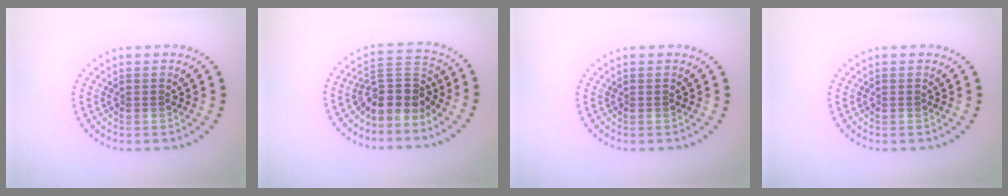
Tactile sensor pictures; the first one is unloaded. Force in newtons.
{"total": 3.9, "press": 3.3, "slide": 2.1}
{"total": 0.0}
{"total": 0.0}